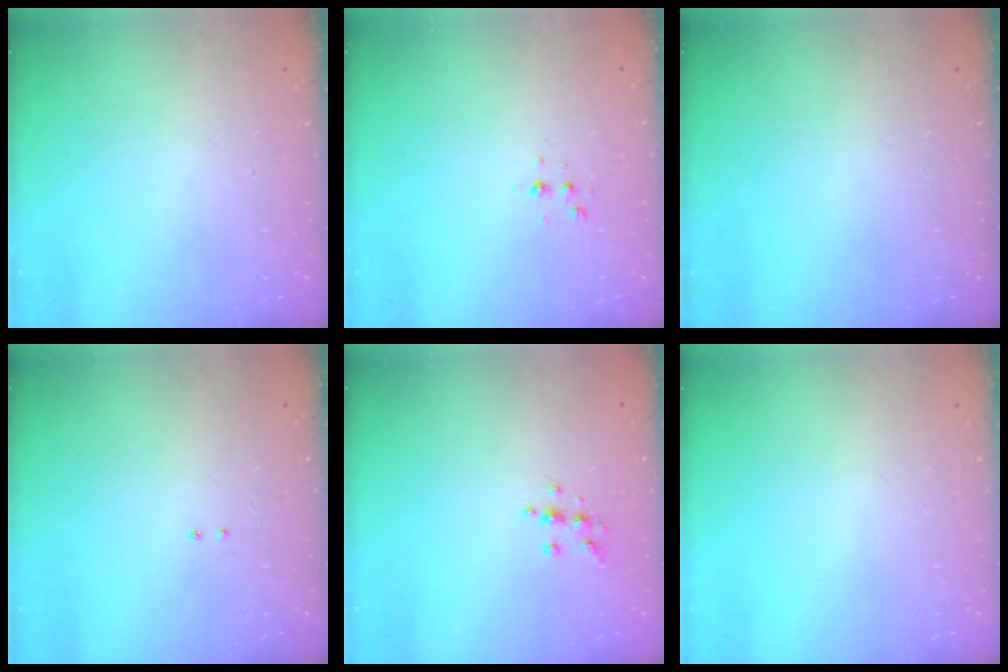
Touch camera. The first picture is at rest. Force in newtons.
{"total": 3.7, "press": 3.2, "slide": 1.7}
{"total": 0.0}
{"total": 2.0, "press": 2.0, "slide": 0.4}
{"total": 6.4, "press": 6.3, "slide": 1.2}
{"total": 0.0}